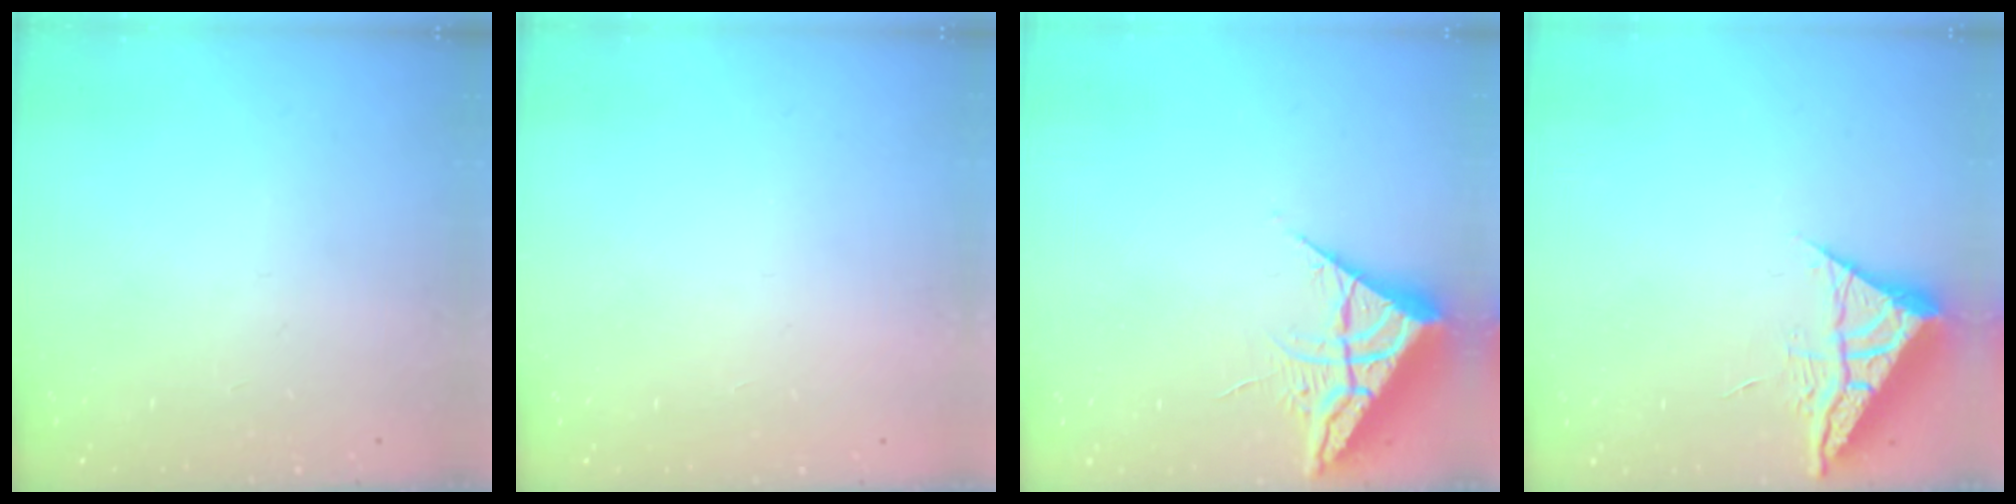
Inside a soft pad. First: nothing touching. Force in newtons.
{"total": 1.5, "press": 1.5, "slide": 0.1}
{"total": 7.1, "press": 7.1, "slide": 0.4}
{"total": 6.4, "press": 6.4, "slide": 0.2}